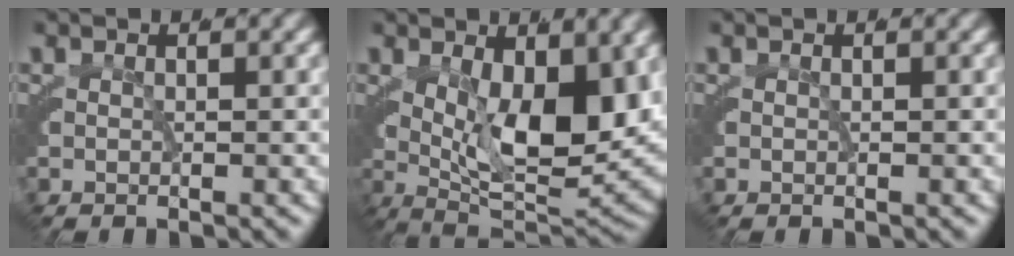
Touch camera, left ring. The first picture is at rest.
{"total": 10.2, "force": [1.4, 3.9, 9.3], "torque": [-0.130, -0.019, 0.032]}
{"total": 0.0}